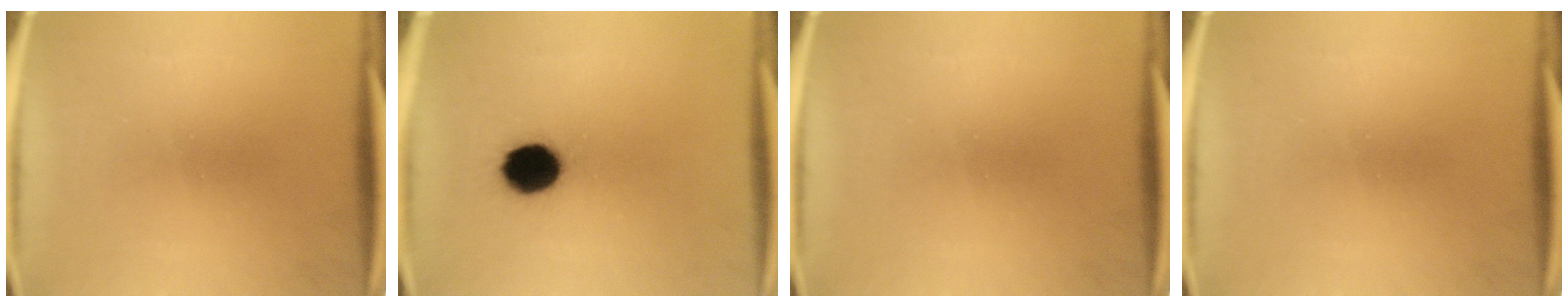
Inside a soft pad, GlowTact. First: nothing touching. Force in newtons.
{"total": 10.5}
{"total": 0.0}
{"total": 0.0}